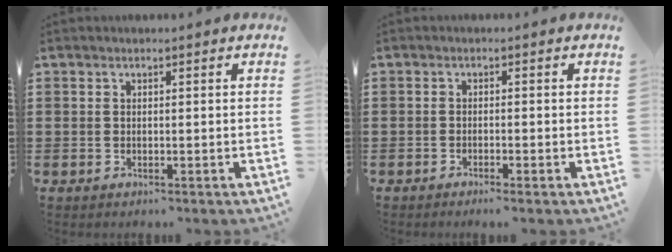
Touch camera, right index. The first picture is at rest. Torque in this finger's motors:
{"motor_torque": [0.36, -0.12, 0.12, 0.03]}